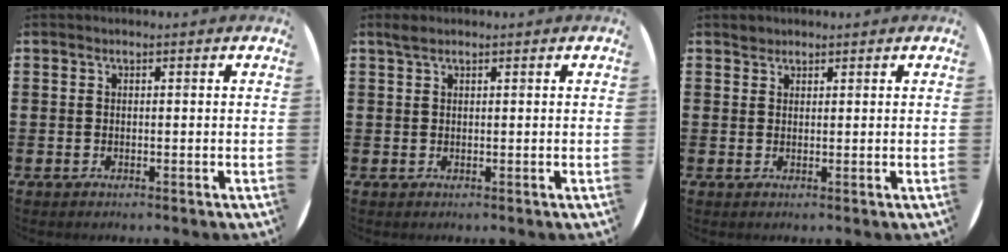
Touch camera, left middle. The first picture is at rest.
{"total": 1.0, "force": [0.9, 0.3, 0.5], "torque": [-0.011, 0.003, 0.016]}
{"total": 1.0, "force": [0.9, 0.4, -0.1], "torque": [0.000, 0.002, 0.018]}